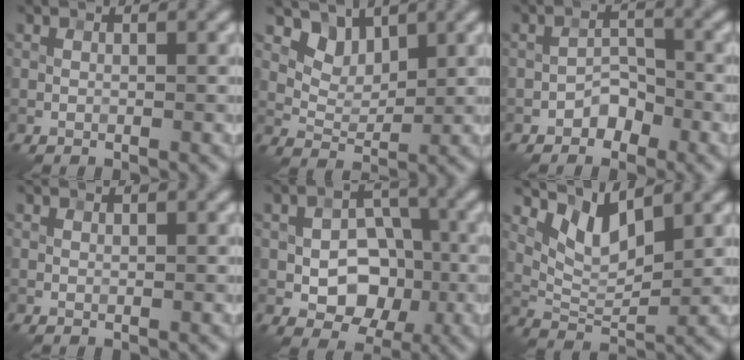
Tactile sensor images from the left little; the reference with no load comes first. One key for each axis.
{"total": 3.7, "fx": 2.6, "fy": 2.2, "fz": 1.4, "tx": -0.035, "ty": -0.018, "tz": 0.057}
{"total": 2.3, "fx": -1.5, "fy": 1.4, "fz": 0.9, "tx": -0.010, "ty": 0.012, "tz": -0.028}
{"total": 0.0}
{"total": 6.5, "fx": -1.4, "fy": 4.6, "fz": 4.3, "tx": -0.063, "ty": -0.001, "tz": -0.024}
{"total": 4.5, "fx": 2.8, "fy": 1.9, "fz": 3.0, "tx": -0.064, "ty": -0.010, "tz": 0.054}